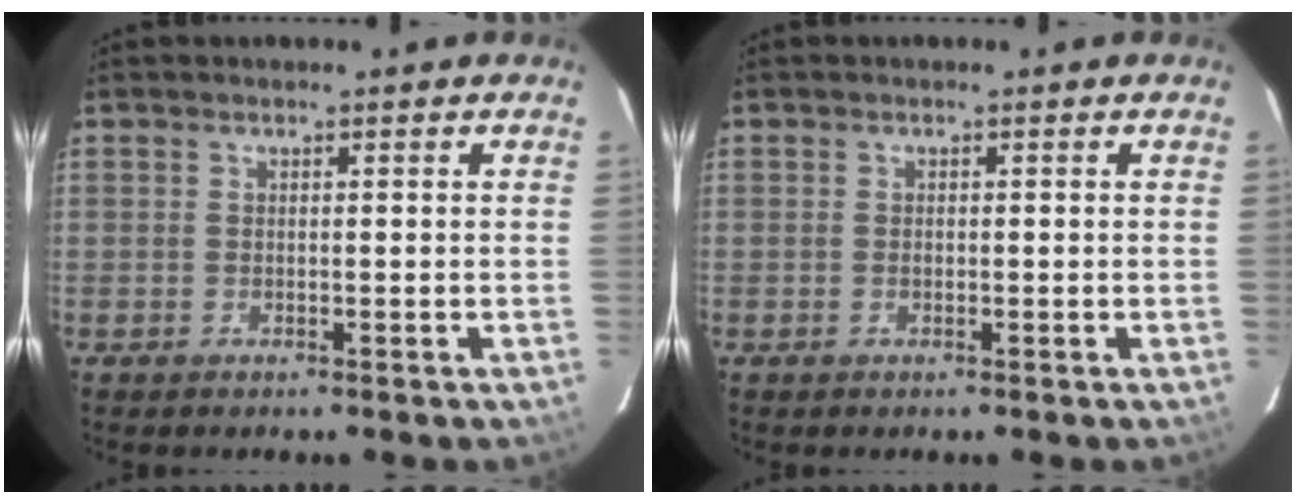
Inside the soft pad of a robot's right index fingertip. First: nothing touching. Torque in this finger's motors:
{"motor_torque": [0.15, -0.02, 0.03, 0.01]}